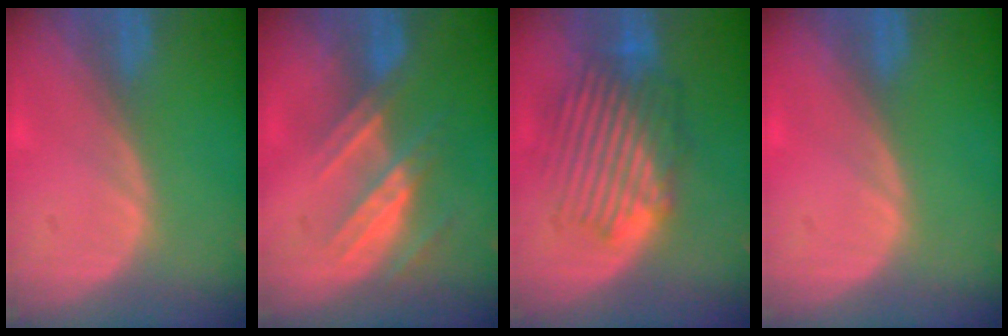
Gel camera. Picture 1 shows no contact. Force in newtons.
{"total": 7.3, "press": 6.5, "slide": 3.3}
{"total": 8.9, "press": 8.6, "slide": 2.2}
{"total": 0.0}